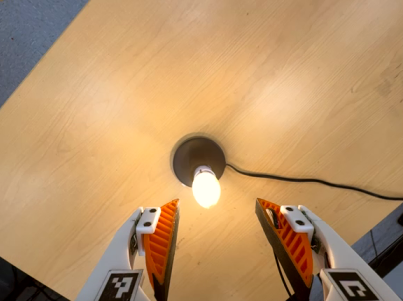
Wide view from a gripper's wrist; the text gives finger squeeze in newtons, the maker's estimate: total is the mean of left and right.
{"total": 0.0}